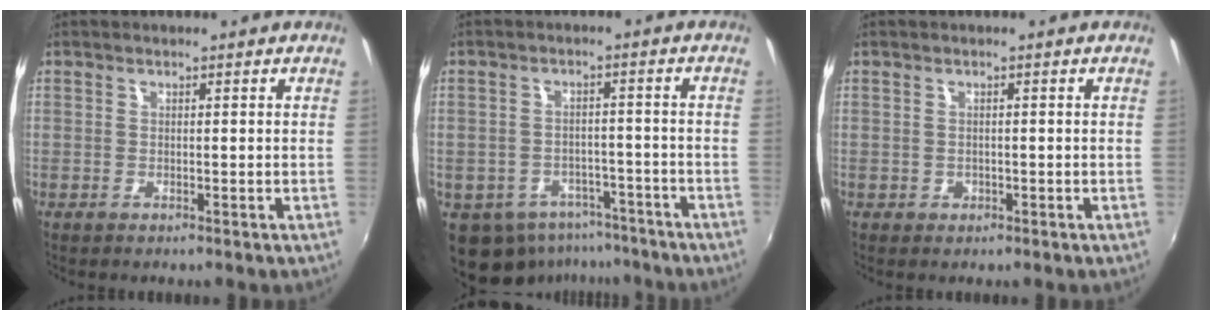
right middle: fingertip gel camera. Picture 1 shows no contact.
{"total": 11.3, "force": [-7.4, 7.7, 3.7], "torque": [-0.094, 0.003, -0.086]}
{"total": 1.0, "force": [-0.4, 0.9, 0.2], "torque": [-0.002, -0.003, -0.004]}